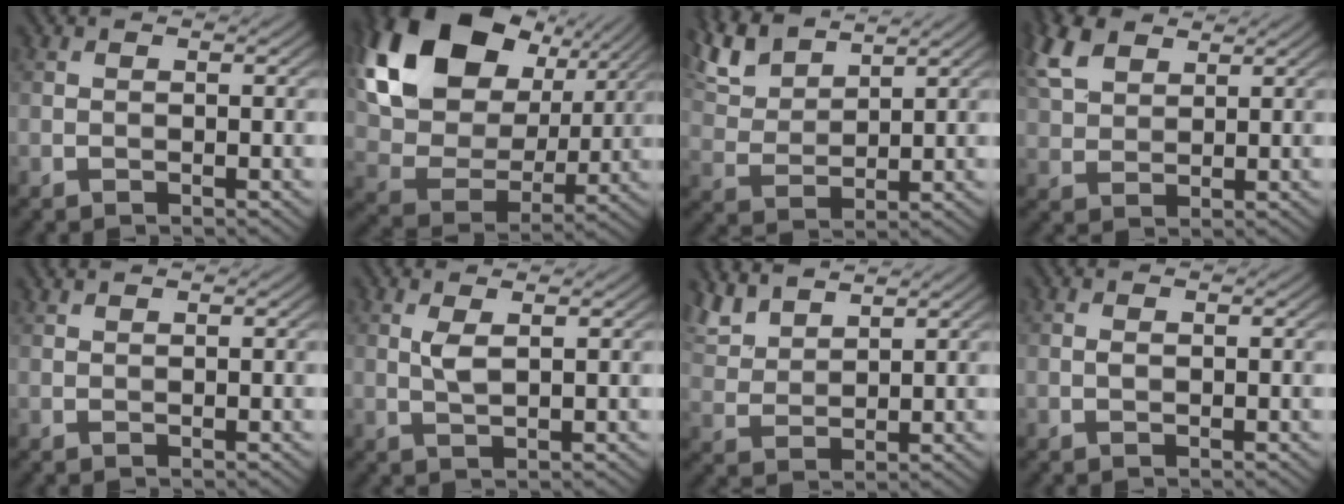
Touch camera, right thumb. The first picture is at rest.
{"total": 21.8, "force": [9.7, 15.3, 12.2], "torque": [-0.312, 0.044, 0.207]}
{"total": 7.7, "force": [6.1, 2.7, 4.0], "torque": [-0.108, 0.017, 0.129]}
{"total": 7.3, "force": [4.2, 4.1, 4.3], "torque": [-0.126, 0.018, 0.087]}
{"total": 0.7, "force": [0.7, 0.0, 0.2], "torque": [-0.009, 0.005, 0.017]}
{"total": 2.1, "force": [0.7, 0.5, 1.9], "torque": [-0.049, 0.001, 0.017]}
{"total": 5.8, "force": [4.9, 2.0, 2.5], "torque": [-0.069, 0.009, 0.106]}
{"total": 0.6, "force": [0.0, 0.3, 0.5], "torque": [-0.012, 0.001, 0.000]}